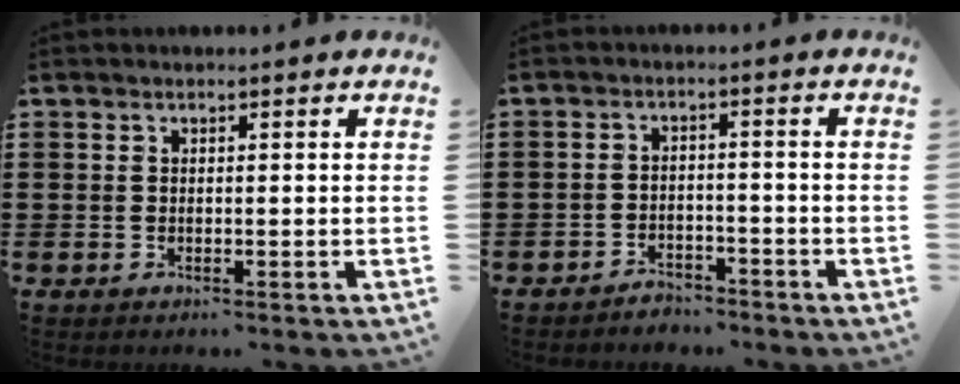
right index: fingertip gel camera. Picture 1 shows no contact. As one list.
[{"total": 2.9, "force": [-2.9, 0.6, 0.0], "torque": [-0.007, 0.002, -0.060]}]